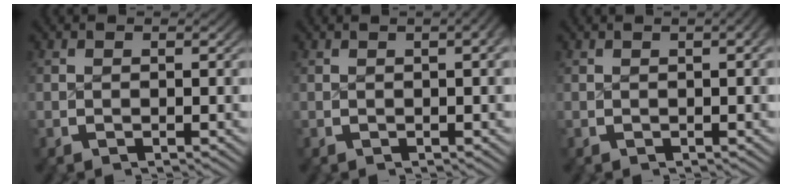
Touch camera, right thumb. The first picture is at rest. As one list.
[{"total": 2.7, "force": [0.5, 0.9, 2.5], "torque": [-0.025, 0.016, 0.004]}, {"total": 1.4, "force": [0.1, 0.3, 1.4], "torque": [-0.016, 0.008, 0.002]}]